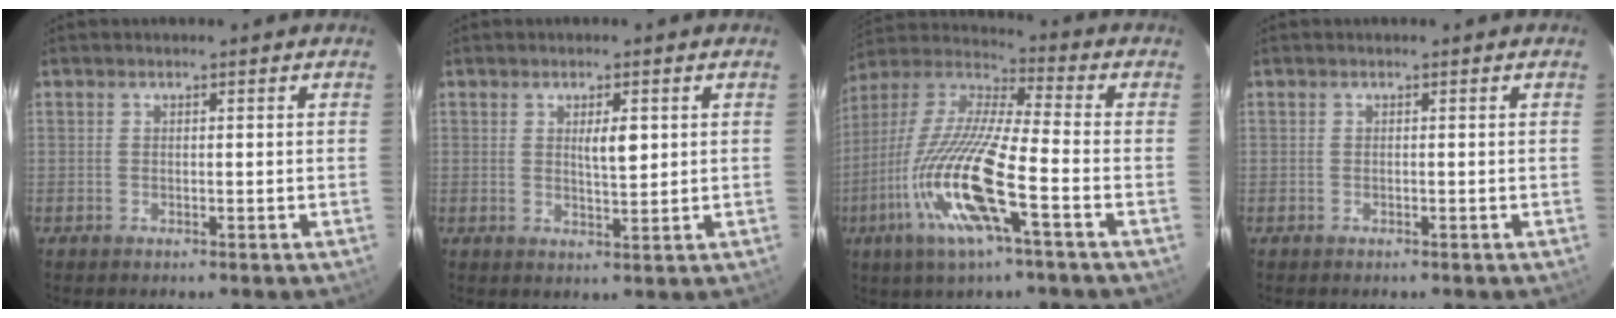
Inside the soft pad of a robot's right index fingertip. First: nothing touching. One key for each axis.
{"total": 3.5, "fx": 1.0, "fy": 0.8, "fz": 3.2, "tx": -0.052, "ty": -0.003, "tz": 0.017}
{"total": 17.3, "fx": -6.1, "fy": 1.9, "fz": 16.1, "tx": -0.346, "ty": -0.014, "tz": -0.120}
{"total": 0.0}